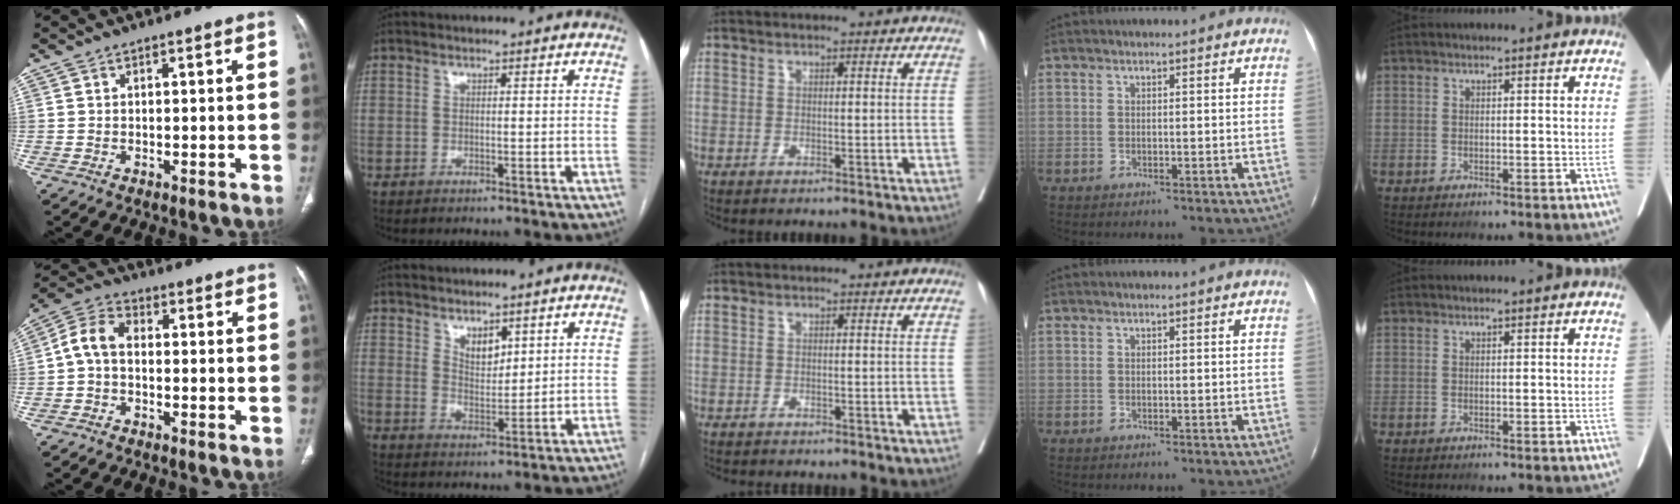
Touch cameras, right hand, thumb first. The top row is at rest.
{"thumb": {"total": 6.5, "force": [-0.5, 4.4, 4.8], "torque": [-0.088, 0.022, -0.022]}, "index": {"total": 4.0, "force": [2.6, 2.0, 2.3], "torque": [-0.041, -0.006, 0.055]}, "middle": {"total": 3.2, "force": [-2.9, 0.6, 1.2], "torque": [-0.018, -0.005, -0.038]}}